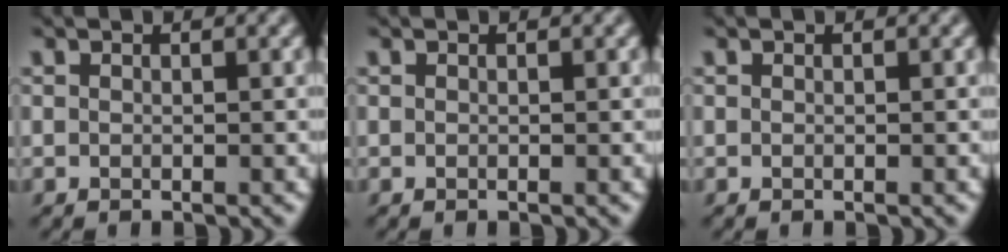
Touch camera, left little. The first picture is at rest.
{"total": 0.0}
{"total": 0.0}